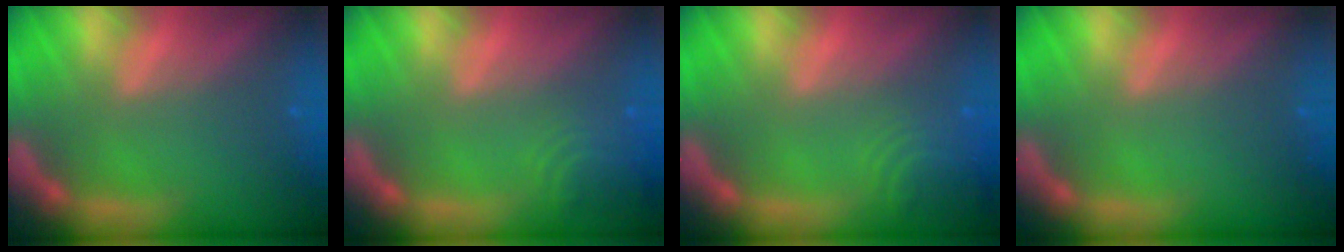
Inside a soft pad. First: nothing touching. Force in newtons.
{"total": 4.0}
{"total": 4.5}
{"total": 0.0}